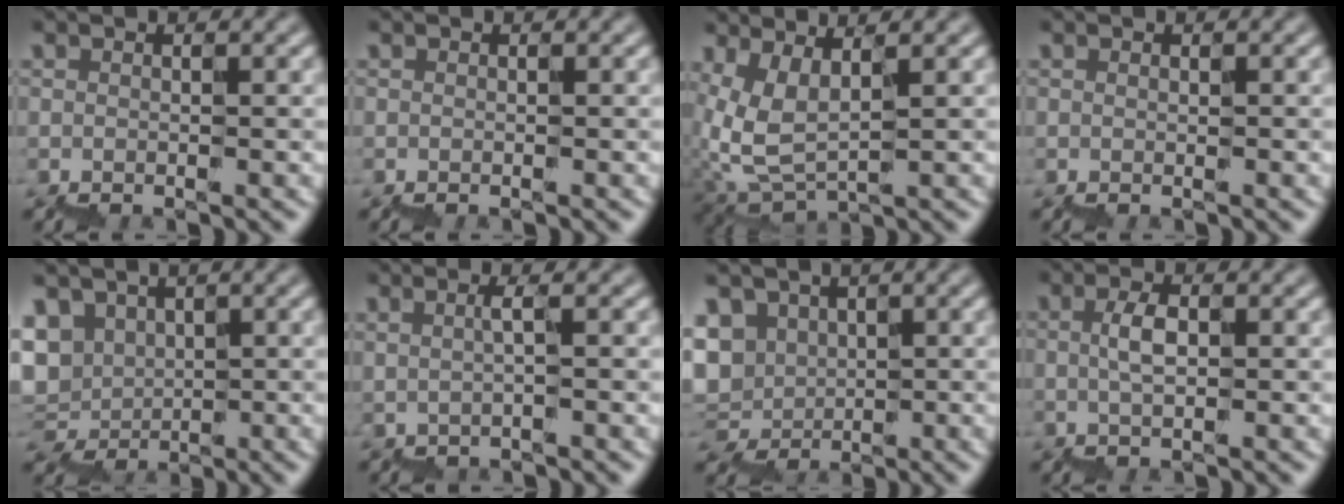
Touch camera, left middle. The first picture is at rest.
{"total": 0.0}
{"total": 3.0, "force": [2.4, 0.8, 1.6], "torque": [-0.069, 0.002, 0.056]}
{"total": 0.5, "force": [0.3, 0.0, 0.4], "torque": [-0.005, 0.002, 0.002]}
{"total": 3.7, "force": [2.6, 2.6, 0.2], "torque": [-0.027, 0.015, 0.046]}
{"total": 1.4, "force": [1.3, -0.1, 0.4], "torque": [-0.005, 0.002, 0.019]}
{"total": 3.9, "force": [2.4, 3.0, 0.4], "torque": [-0.036, 0.016, 0.041]}
{"total": 1.8, "force": [1.3, 0.1, 1.3], "torque": [-0.034, 0.012, 0.023]}